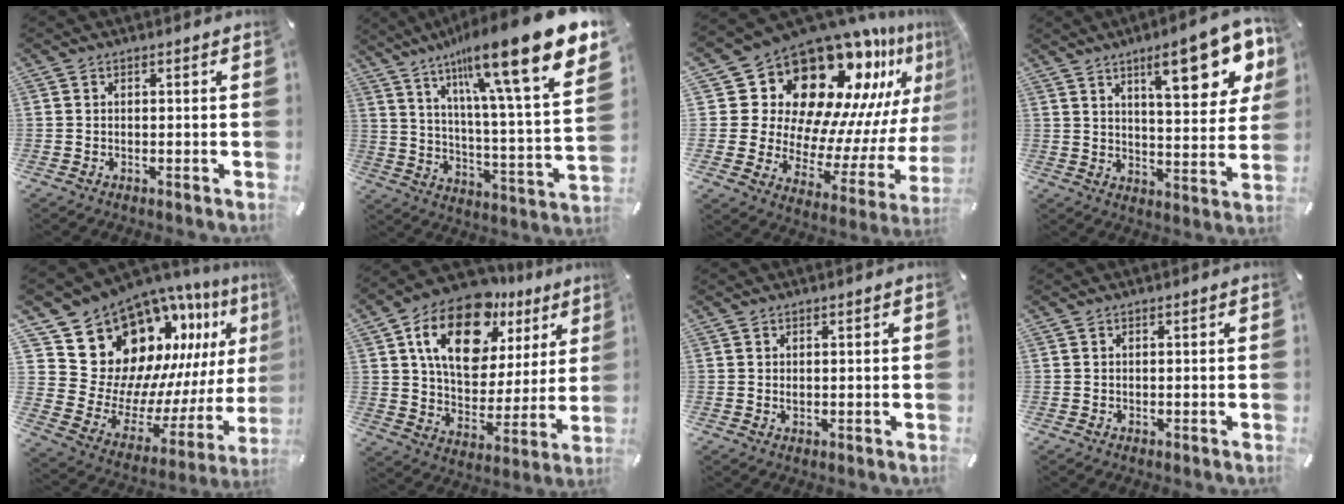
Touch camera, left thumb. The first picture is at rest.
{"total": 22.4, "force": [14.9, 3.8, 16.3], "torque": [-0.262, -0.105, 0.229]}
{"total": 24.5, "force": [16.3, 13.4, 12.5], "torque": [-0.201, -0.170, 0.296]}
{"total": 17.4, "force": [9.3, 6.1, 13.4], "torque": [-0.175, -0.050, 0.141]}
{"total": 18.5, "force": [13.2, 11.4, 6.1], "torque": [-0.073, -0.145, 0.257]}
{"total": 19.6, "force": [11.3, 12.0, 10.5], "torque": [-0.179, -0.055, 0.203]}
{"total": 0.8, "force": [0.3, 0.4, 0.6], "torque": [-0.012, 0.001, 0.004]}
{"total": 0.0}